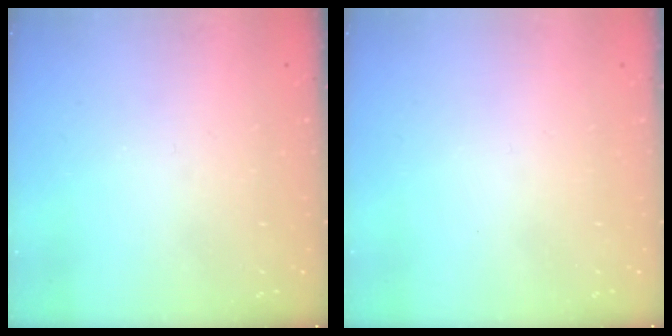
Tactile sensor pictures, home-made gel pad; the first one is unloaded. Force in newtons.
{"total": 1.5, "press": 1.5, "slide": 0.1}